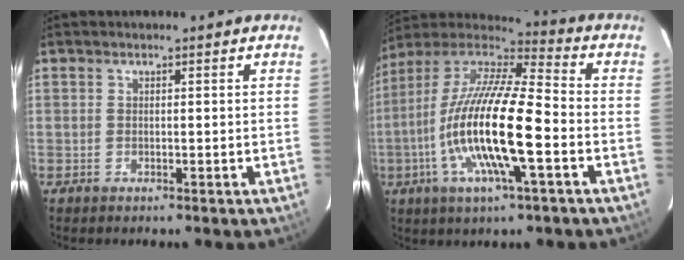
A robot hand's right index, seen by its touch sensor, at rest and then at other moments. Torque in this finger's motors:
{"motor_torque": [1.42, -0.72, 1.06, 0.21]}